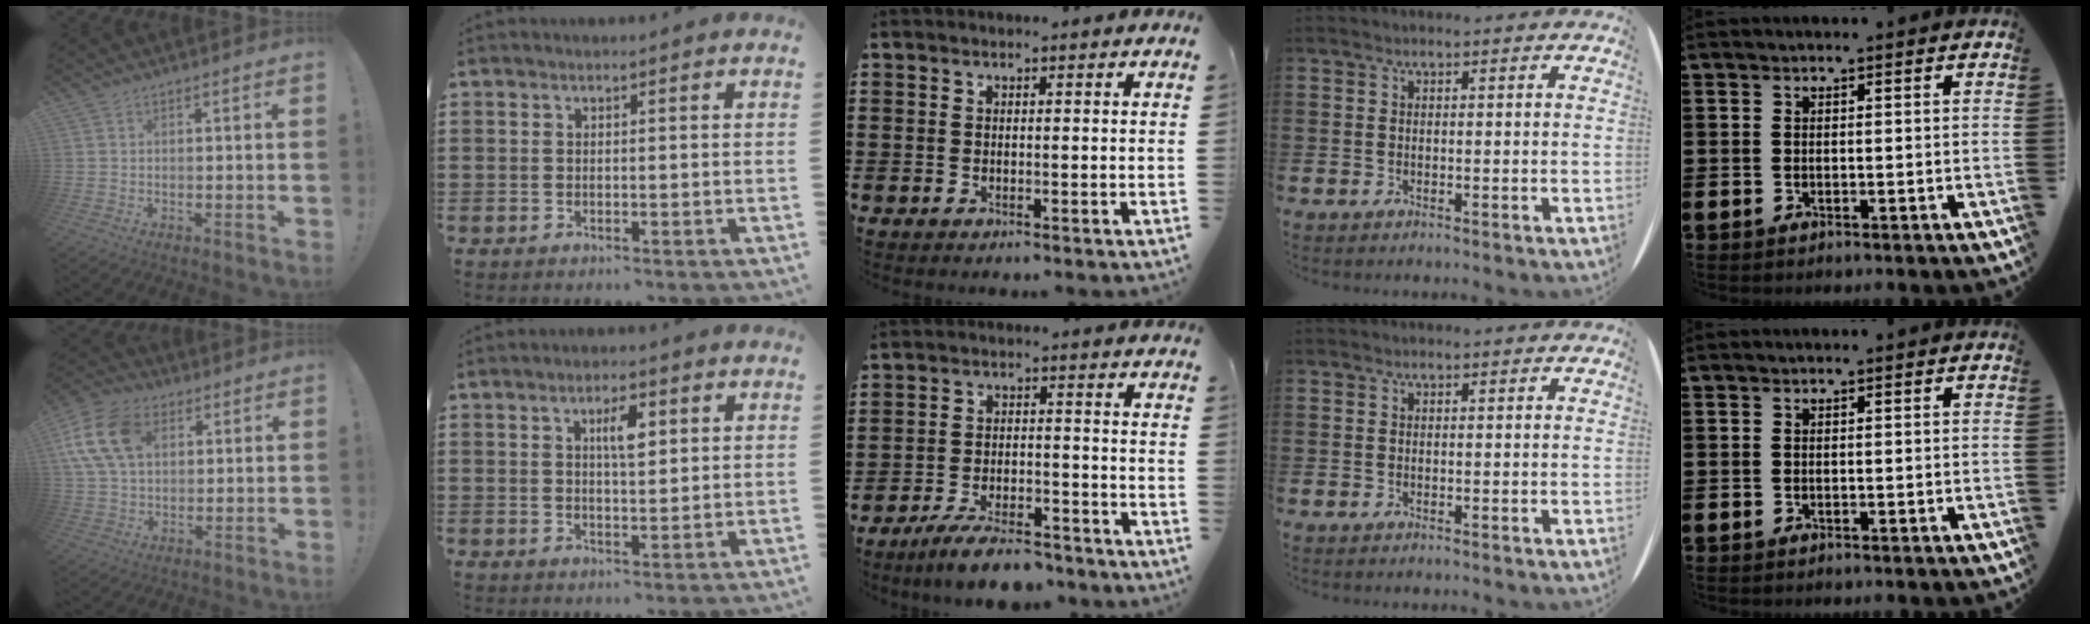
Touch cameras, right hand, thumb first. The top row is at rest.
{"thumb": {"total": 15.2, "force": [4.5, 10.5, 10.1], "torque": [-0.194, 0.002, 0.091]}, "index": {"total": 4.0, "force": [1.4, 1.3, 3.5], "torque": [-0.058, 0.004, 0.018]}, "middle": {"total": 6.4, "force": [-5.7, 0.9, 2.7], "torque": [-0.052, 0.002, -0.109]}}